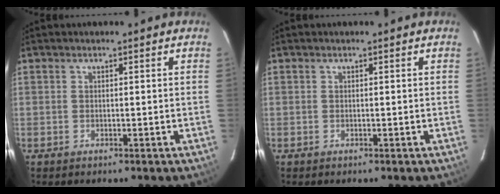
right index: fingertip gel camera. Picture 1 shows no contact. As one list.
[{"total": 0.0}]